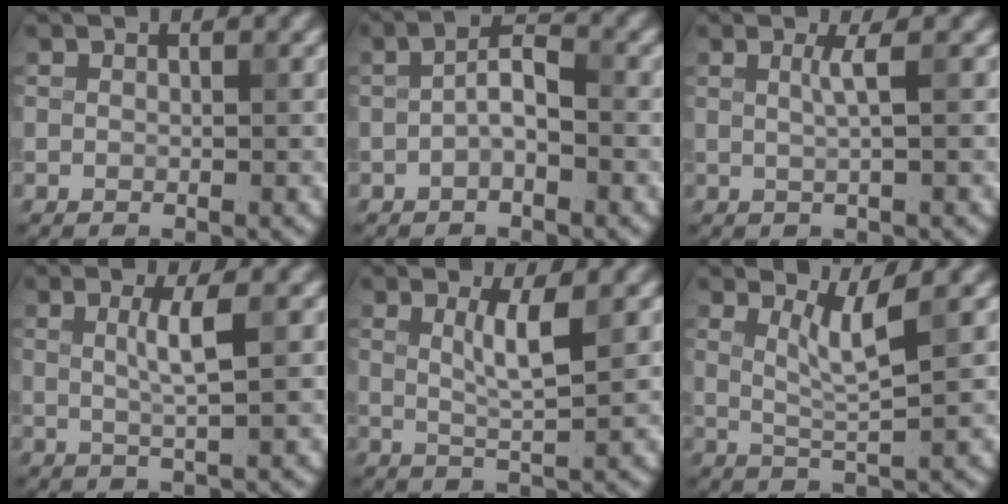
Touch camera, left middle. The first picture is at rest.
{"total": 2.3, "force": [-0.9, 0.8, 1.9], "torque": [-0.036, 0.013, -0.020]}
{"total": 1.2, "force": [0.3, -0.1, 1.1], "torque": [-0.021, 0.002, 0.006]}
{"total": 2.4, "force": [0.5, 0.1, 2.3], "torque": [-0.045, 0.003, 0.011]}
{"total": 2.4, "force": [0.8, 0.1, 2.3], "torque": [-0.044, -0.003, 0.019]}
{"total": 2.7, "force": [1.3, 0.1, 2.3], "torque": [-0.048, -0.005, 0.034]}